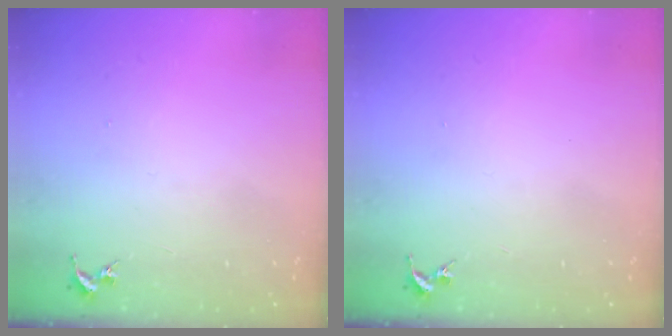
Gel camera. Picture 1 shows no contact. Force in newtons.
{"total": 0.0}